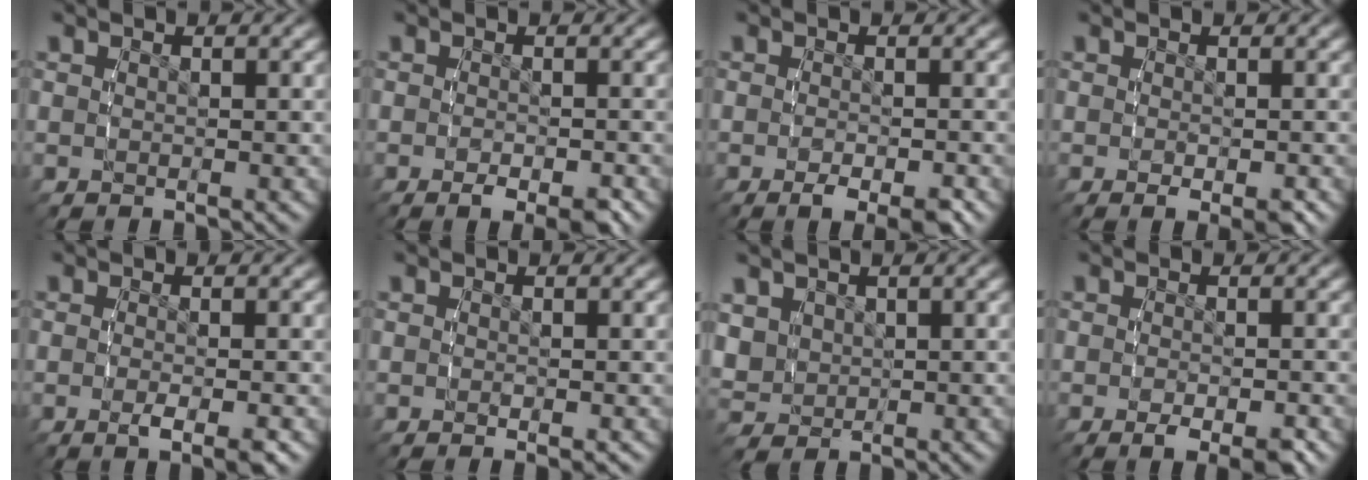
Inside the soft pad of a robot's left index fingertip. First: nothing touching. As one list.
[{"total": 2.6, "force": [-1.6, 0.9, 1.9], "torque": [-0.039, -0.011, -0.024]}, {"total": 3.0, "force": [-1.8, 1.0, 2.2], "torque": [-0.044, -0.013, -0.026]}, {"total": 1.7, "force": [-0.8, 0.4, 1.4], "torque": [-0.024, -0.007, -0.009]}, {"total": 2.8, "force": [-1.2, 0.5, 2.5], "torque": [-0.046, -0.009, -0.017]}, {"total": 0.6, "force": [-0.3, 0.0, 0.6], "torque": [-0.012, -0.003, -0.003]}, {"total": 4.2, "force": [0.8, 3.8, 1.4], "torque": [-0.066, -0.016, 0.026]}, {"total": 2.9, "force": [-1.7, 1.0, 2.2], "torque": [-0.043, -0.012, -0.022]}]